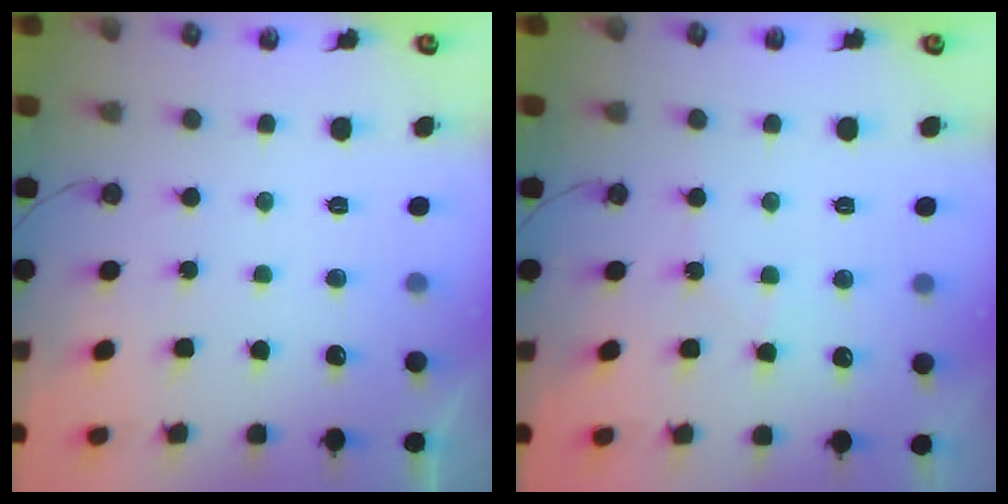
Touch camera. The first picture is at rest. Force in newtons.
{"total": 3.8, "press": 3.8, "slide": 0.4}